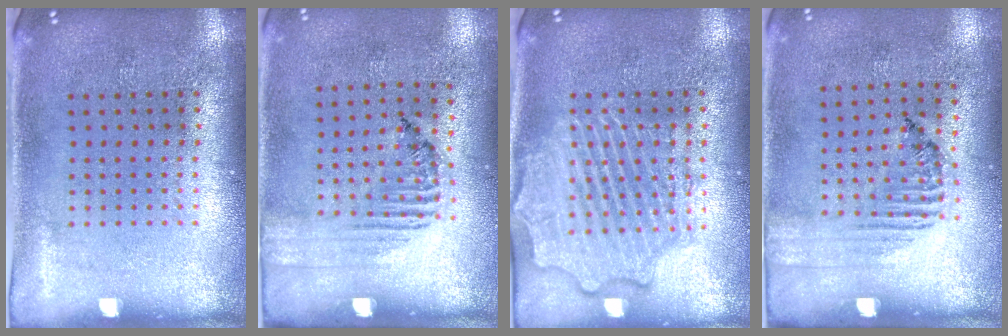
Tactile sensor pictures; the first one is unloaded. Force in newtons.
{"total": 1.5, "press": 1.1, "slide": 1.1}
{"total": 3.9, "press": 3.9, "slide": 0.5}
{"total": 1.5, "press": 1.1, "slide": 1.1}